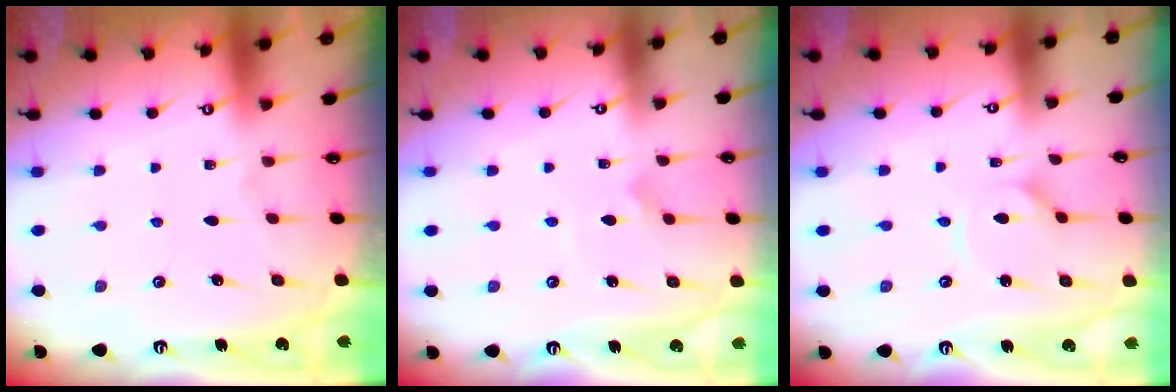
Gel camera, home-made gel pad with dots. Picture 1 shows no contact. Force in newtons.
{"total": 2.4, "press": 2.4, "slide": 0.2}
{"total": 1.8, "press": 1.8, "slide": 0.3}